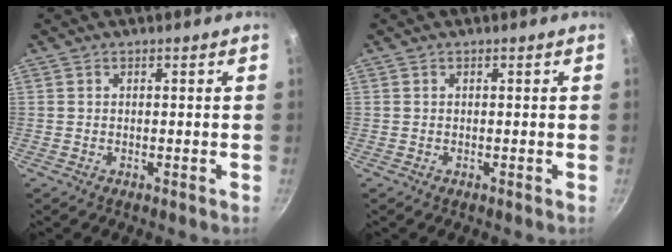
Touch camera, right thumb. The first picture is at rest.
{"total": 0.0}